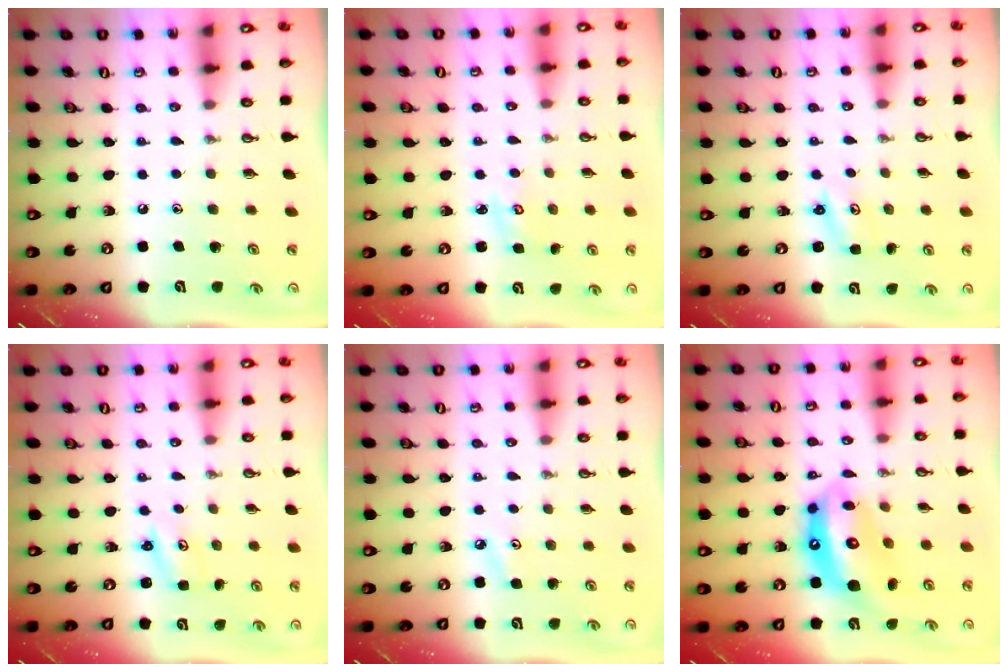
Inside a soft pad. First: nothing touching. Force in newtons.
{"total": 2.3, "press": 2.2, "slide": 0.3}
{"total": 1.8, "press": 1.8, "slide": 0.2}
{"total": 1.8, "press": 1.8, "slide": 0.2}
{"total": 4.3, "press": 4.2, "slide": 0.5}
{"total": 15.6, "press": 15.5, "slide": 1.9}